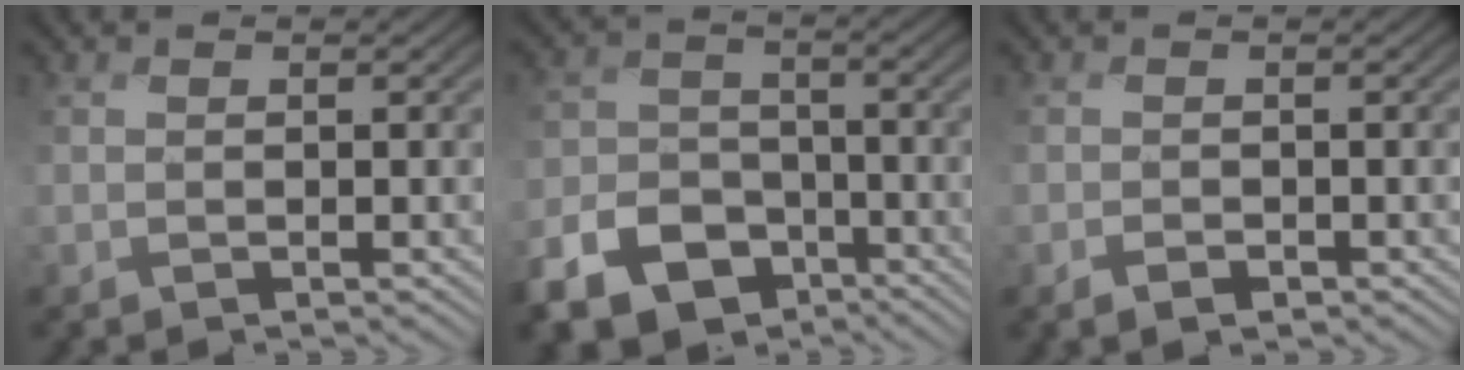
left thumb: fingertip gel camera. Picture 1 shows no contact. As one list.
[{"total": 10.7, "force": [-7.0, 6.7, 4.4], "torque": [-0.112, -0.019, -0.124]}, {"total": 1.0, "force": [-0.8, 0.4, 0.6], "torque": [-0.007, 0.000, -0.018]}]